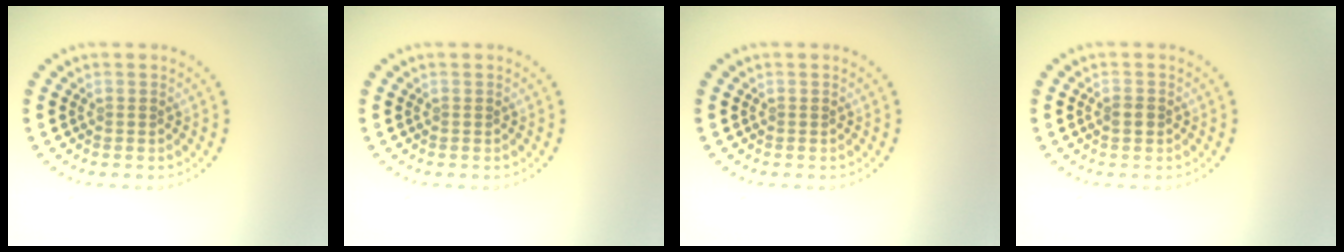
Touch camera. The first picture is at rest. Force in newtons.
{"total": 0.0}
{"total": 0.0}
{"total": 1.4, "press": 1.4, "slide": 0.2}